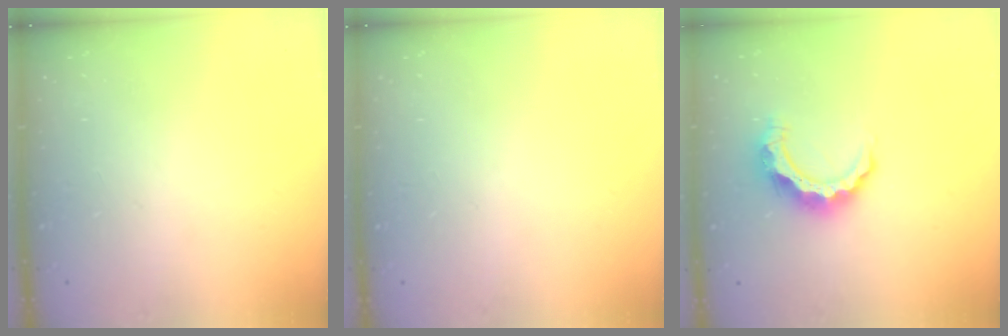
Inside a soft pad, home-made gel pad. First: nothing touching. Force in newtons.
{"total": 1.7, "press": 1.7, "slide": 0.1}
{"total": 8.8, "press": 8.8, "slide": 0.6}